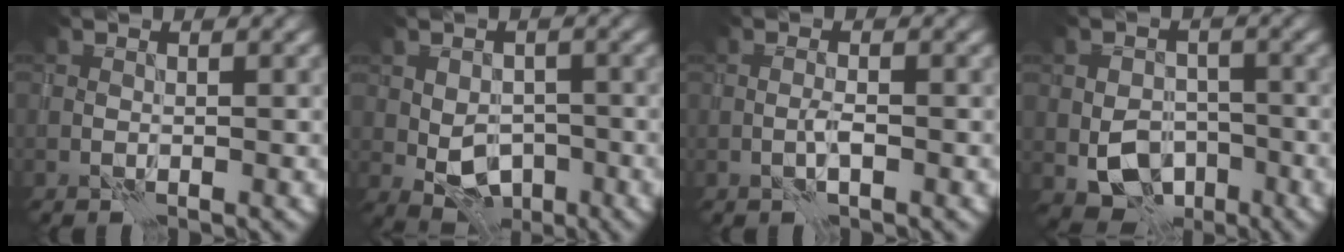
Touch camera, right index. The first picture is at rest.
{"total": 3.7, "force": [-1.0, 2.5, 2.5], "torque": [-0.034, -0.006, -0.015]}
{"total": 0.9, "force": [-0.2, 0.1, 0.9], "torque": [-0.016, 0.003, -0.005]}
{"total": 4.9, "force": [-1.7, 3.6, 2.8], "torque": [-0.044, -0.006, -0.029]}